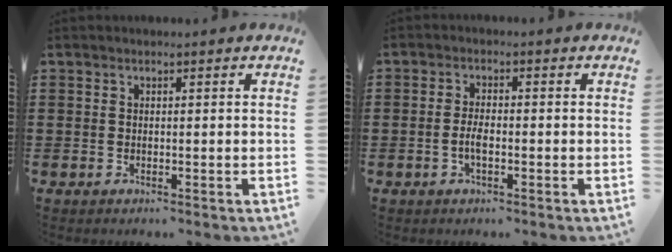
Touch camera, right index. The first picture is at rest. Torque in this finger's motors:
{"motor_torque": [-0.46, 0.91, 0.06, 0.00]}